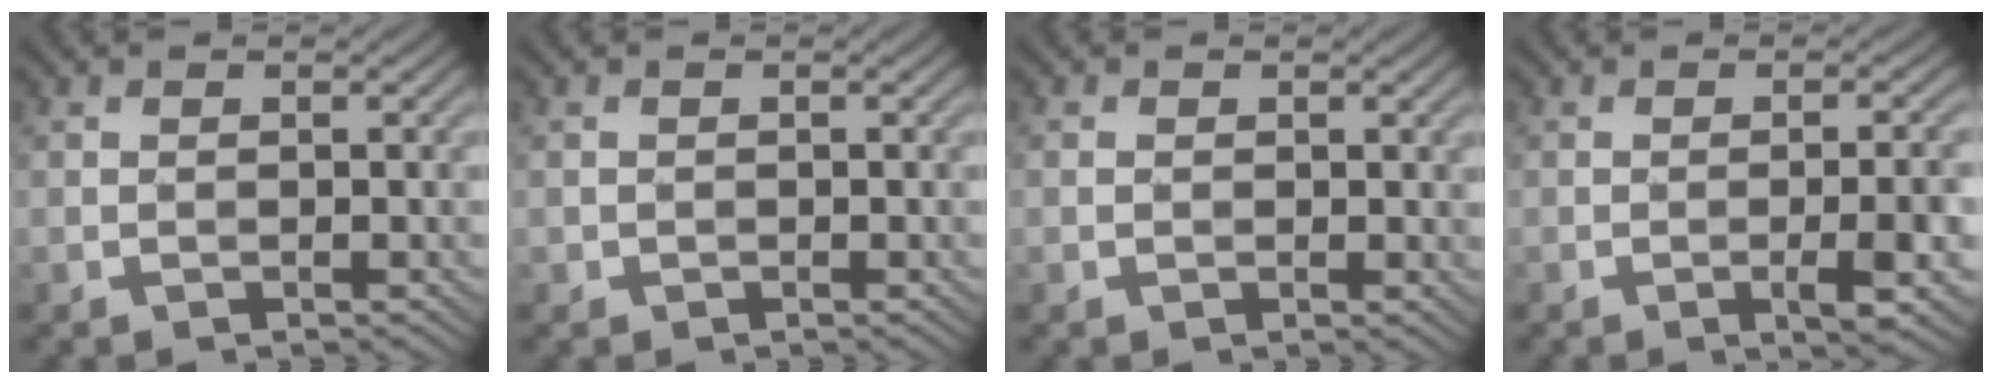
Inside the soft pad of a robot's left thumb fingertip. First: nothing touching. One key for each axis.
{"total": 0.6, "fx": -0.1, "fy": 0.6, "fz": 0.0, "tx": -0.002, "ty": -0.003, "tz": -0.003}
{"total": 1.6, "fx": 0.3, "fy": 1.1, "fz": 1.1, "tx": -0.023, "ty": -0.002, "tz": 0.006}
{"total": 5.3, "fx": -2.0, "fy": 0.7, "fz": 4.9, "tx": -0.078, "ty": 0.002, "tz": -0.024}